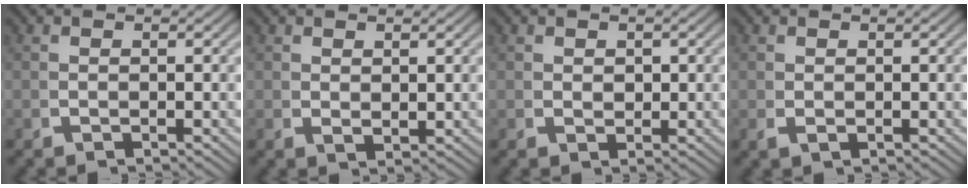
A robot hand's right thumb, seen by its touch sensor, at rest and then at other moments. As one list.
[{"total": 1.2, "force": [0.9, 0.4, 0.6], "torque": [-0.010, -0.001, 0.026]}, {"total": 1.4, "force": [0.7, 1.1, 0.7], "torque": [-0.014, -0.008, 0.020]}, {"total": 0.7, "force": [0.2, 0.4, 0.6], "torque": [-0.018, -0.003, 0.009]}]